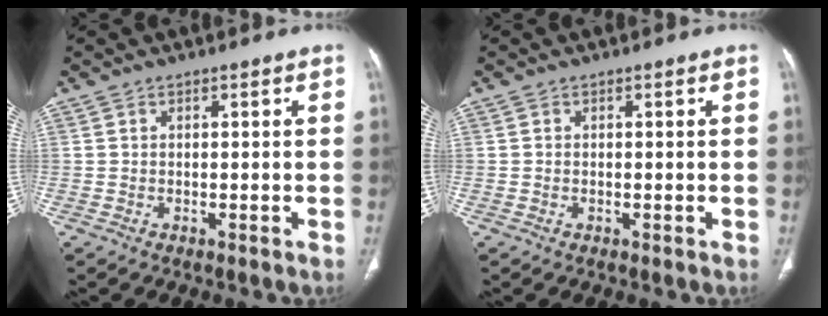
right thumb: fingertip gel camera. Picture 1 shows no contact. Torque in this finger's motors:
{"motor_torque": [0.37, 0.02, -0.37, 0.12, 0.04]}